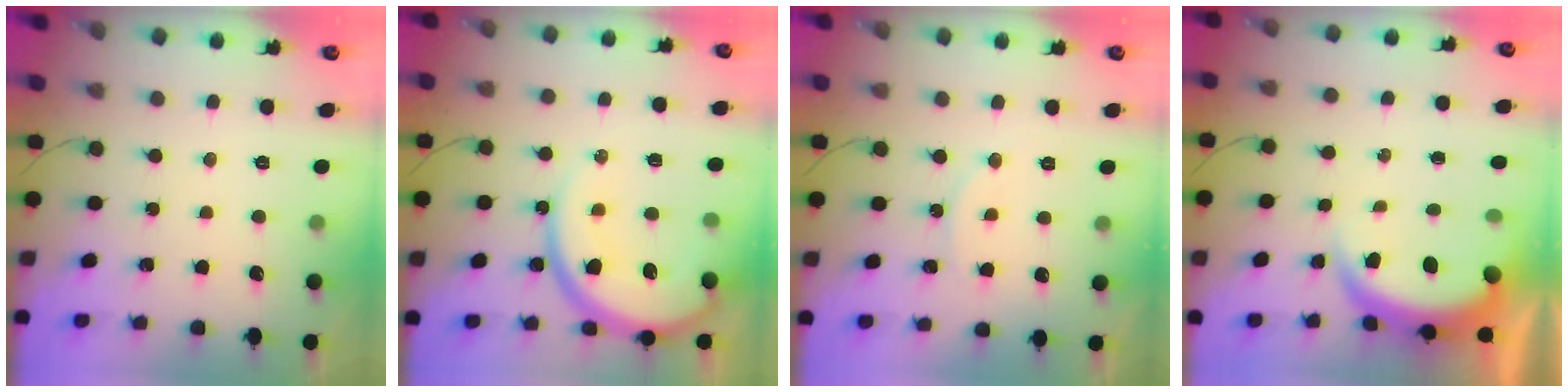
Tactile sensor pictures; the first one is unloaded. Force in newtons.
{"total": 14.3, "press": 14.2, "slide": 1.5}
{"total": 5.7, "press": 5.7, "slide": 0.4}
{"total": 6.4, "press": 6.3, "slide": 1.0}